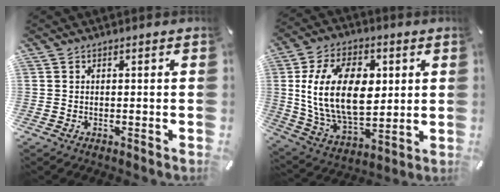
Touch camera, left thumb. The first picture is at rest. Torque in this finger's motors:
{"motor_torque": [2.09, 2.04, 1.76, -1.02, 0.52]}